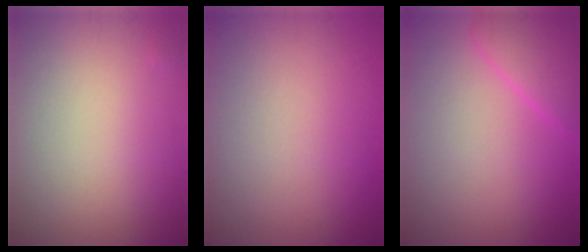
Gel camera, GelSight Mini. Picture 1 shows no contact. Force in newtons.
{"total": 0.0}
{"total": 3.0, "press": 3.0, "slide": 0.2}